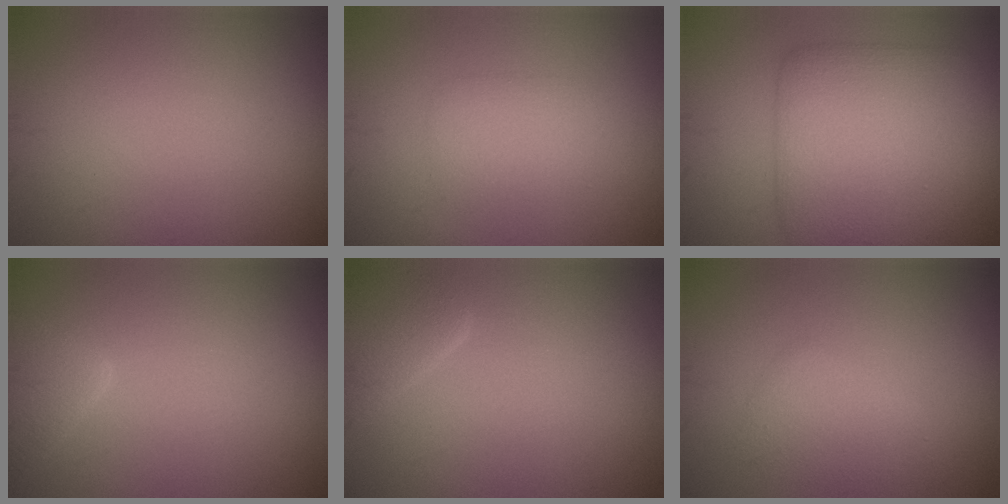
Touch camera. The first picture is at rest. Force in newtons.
{"total": 1.9, "press": 1.9, "slide": 0.0}
{"total": 8.2, "press": 8.2, "slide": 0.2}
{"total": 2.3, "press": 2.2, "slide": 0.2}
{"total": 2.3, "press": 2.3, "slide": 0.2}
{"total": 2.3, "press": 2.3, "slide": 0.1}